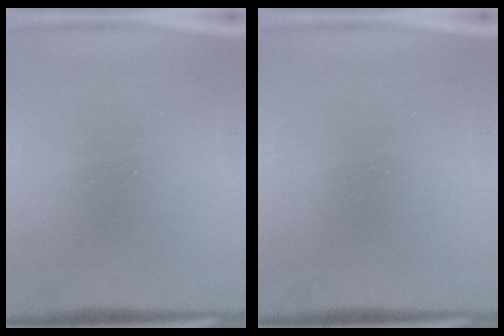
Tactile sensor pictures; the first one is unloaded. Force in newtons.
{"total": 0.0}